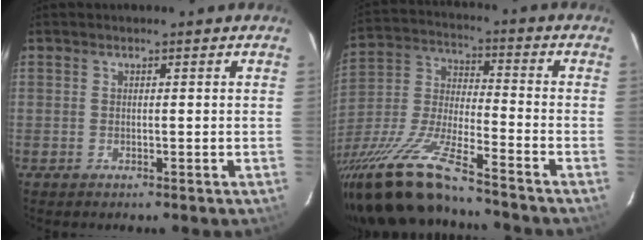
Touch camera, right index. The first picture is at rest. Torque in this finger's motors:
{"motor_torque": [2.14, 0.00, 1.05, 0.21]}